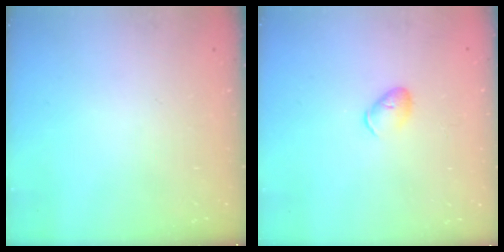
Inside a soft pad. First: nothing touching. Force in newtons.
{"total": 5.5, "press": 5.4, "slide": 0.8}